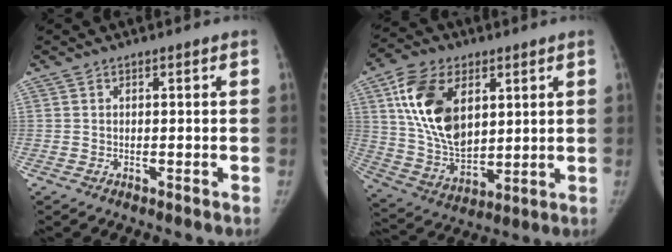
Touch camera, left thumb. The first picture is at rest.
{"total": 18.1, "force": [5.8, 11.3, 12.8], "torque": [-0.209, -0.022, 0.116]}